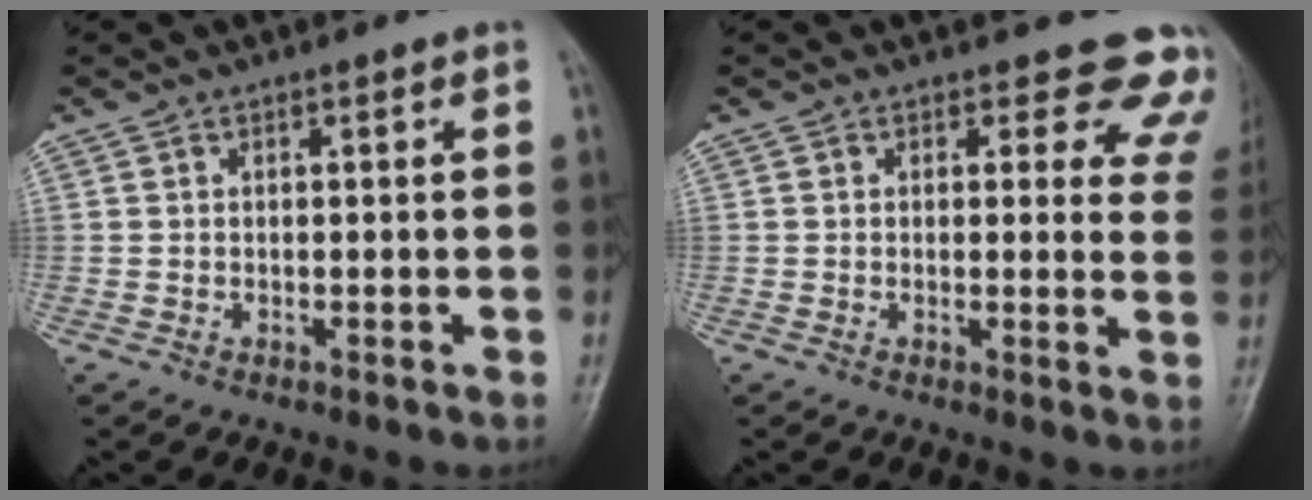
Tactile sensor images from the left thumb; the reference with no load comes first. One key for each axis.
{"total": 9.4, "fx": 8.1, "fy": 4.5, "fz": 1.9, "tx": 0.040, "ty": -0.040, "tz": 0.052}